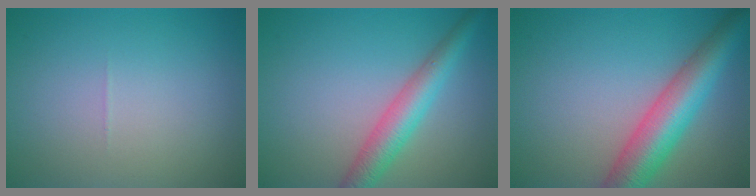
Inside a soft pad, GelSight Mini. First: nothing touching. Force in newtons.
{"total": 4.2, "press": 4.2, "slide": 0.1}
{"total": 7.2, "press": 7.2, "slide": 0.2}